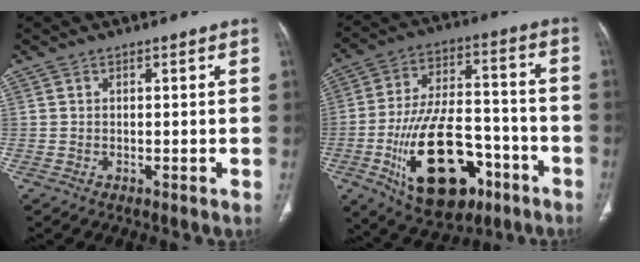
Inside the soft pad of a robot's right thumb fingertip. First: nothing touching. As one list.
[{"total": 22.2, "force": [-9.1, 11.9, 16.4], "torque": [-0.261, 0.049, -0.131]}]